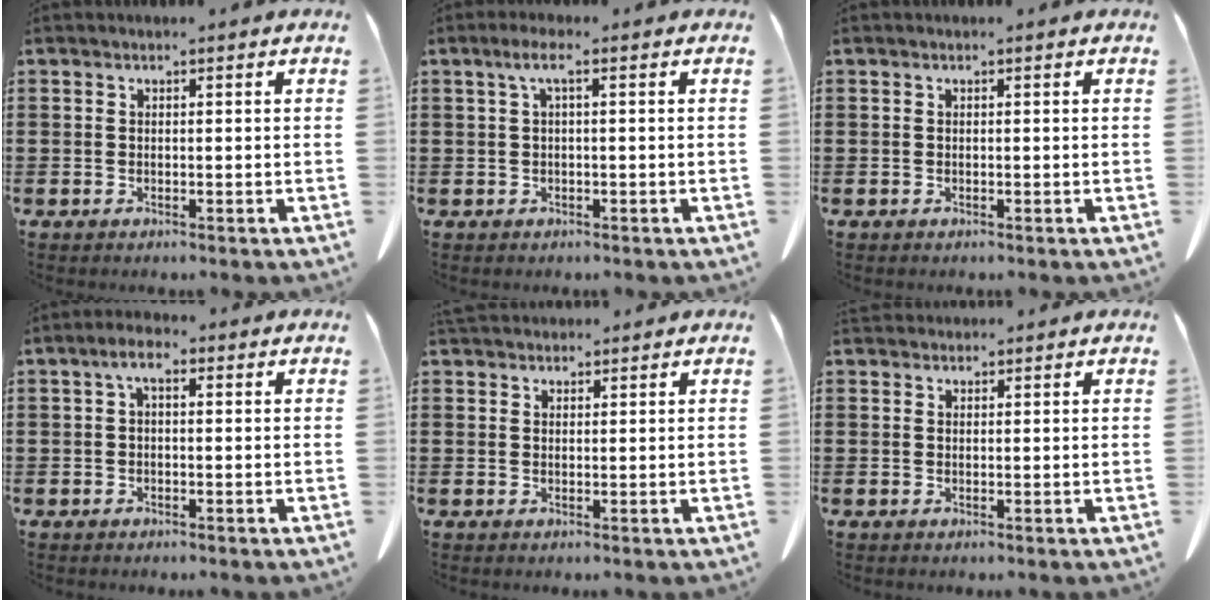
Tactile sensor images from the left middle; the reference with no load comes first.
{"total": 2.3, "force": [0.2, 0.2, 2.3], "torque": [-0.046, 0.002, 0.002]}
{"total": 0.0}
{"total": 3.0, "force": [0.2, 1.2, 2.7], "torque": [-0.057, 0.007, 0.000]}
{"total": 2.3, "force": [2.1, 0.9, 0.5], "torque": [-0.017, 0.002, 0.042]}
{"total": 1.4, "force": [1.2, 0.5, 0.1], "torque": [-0.006, 0.001, 0.025]}